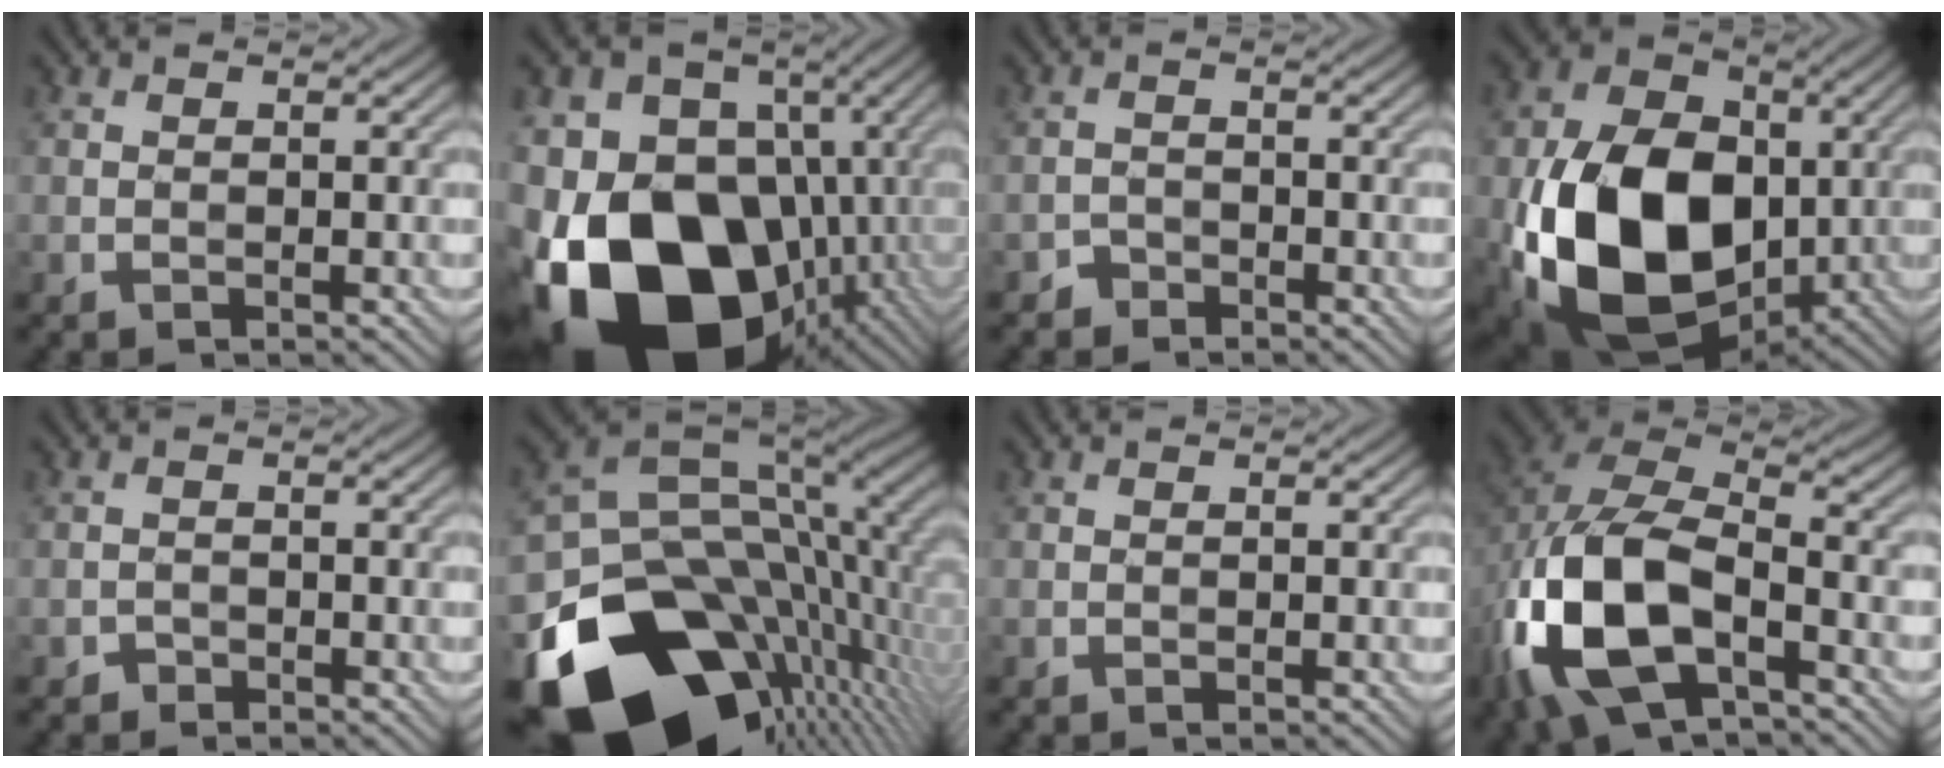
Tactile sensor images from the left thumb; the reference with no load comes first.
{"total": 23.4, "force": [-9.5, 16.9, 13.0], "torque": [-0.262, -0.031, -0.151]}
{"total": 1.4, "force": [-1.3, 0.6, -0.2], "torque": [0.008, 0.006, -0.027]}
{"total": 17.0, "force": [-2.5, 12.0, 11.8], "torque": [-0.249, -0.022, -0.050]}
{"total": 1.0, "force": [-0.9, 0.4, -0.2], "torque": [0.005, 0.002, -0.018]}
{"total": 19.9, "force": [-7.2, 13.0, 13.1], "torque": [-0.290, -0.053, -0.093]}
{"total": 0.0}
{"total": 14.1, "force": [-4.8, 8.0, 10.6], "torque": [-0.264, -0.027, -0.086]}